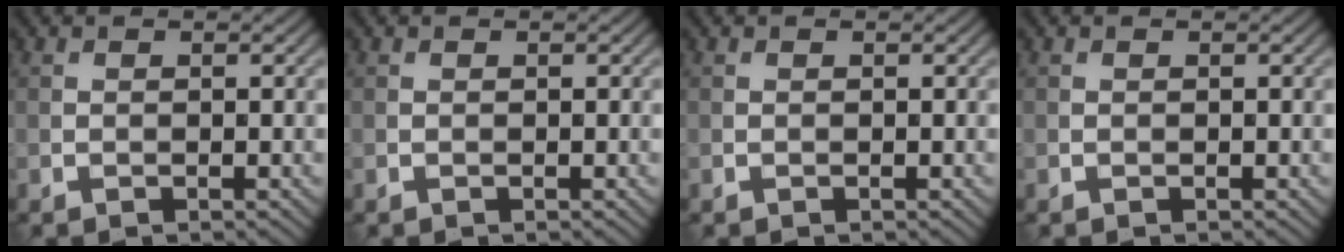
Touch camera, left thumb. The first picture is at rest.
{"total": 0.0}
{"total": 0.0}
{"total": 0.0}